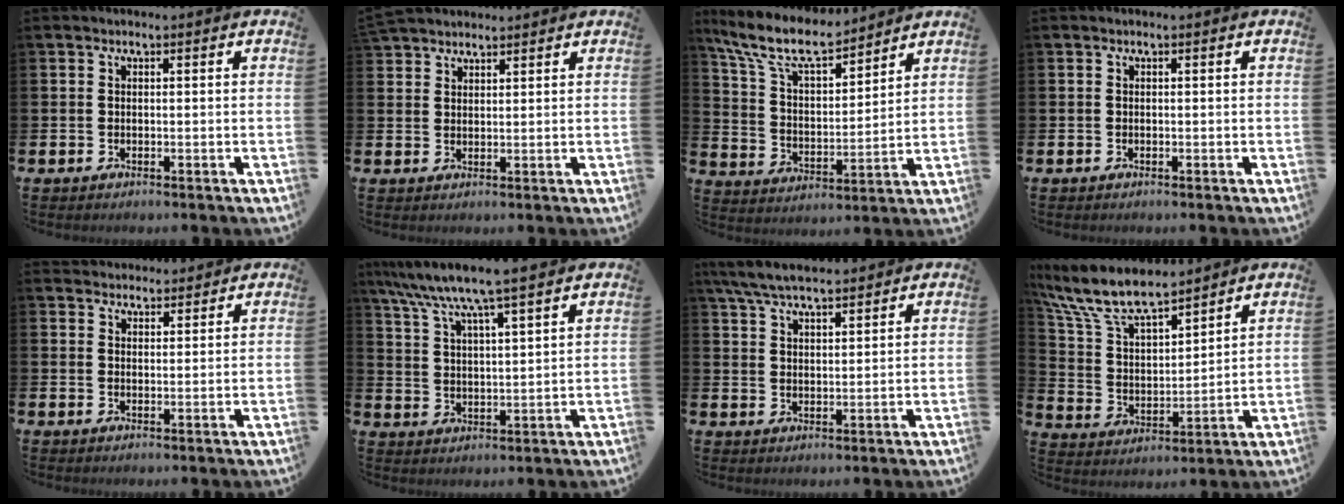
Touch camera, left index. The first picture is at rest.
{"total": 3.3, "force": [3.2, 0.8, 0.2], "torque": [-0.004, -0.011, 0.061]}
{"total": 9.8, "force": [8.5, 2.6, 4.1], "torque": [-0.112, -0.042, 0.151]}
{"total": 0.0}
{"total": 3.1, "force": [3.0, 0.9, -0.3], "torque": [0.006, -0.012, 0.054]}
{"total": 8.2, "force": [7.3, 0.0, 3.7], "torque": [-0.093, -0.033, 0.128]}
{"total": 6.3, "force": [5.8, 1.0, 2.2], "torque": [-0.059, -0.018, 0.106]}
{"total": 9.7, "force": [8.7, 2.4, 3.7], "torque": [-0.110, -0.046, 0.153]}